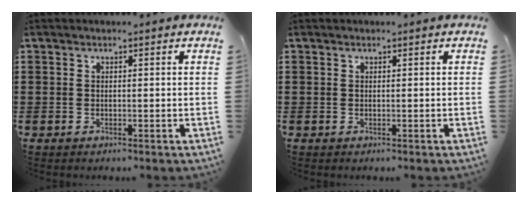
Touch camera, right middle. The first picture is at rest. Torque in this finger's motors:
{"motor_torque": [0.00, 0.00, 0.00, 0.00]}